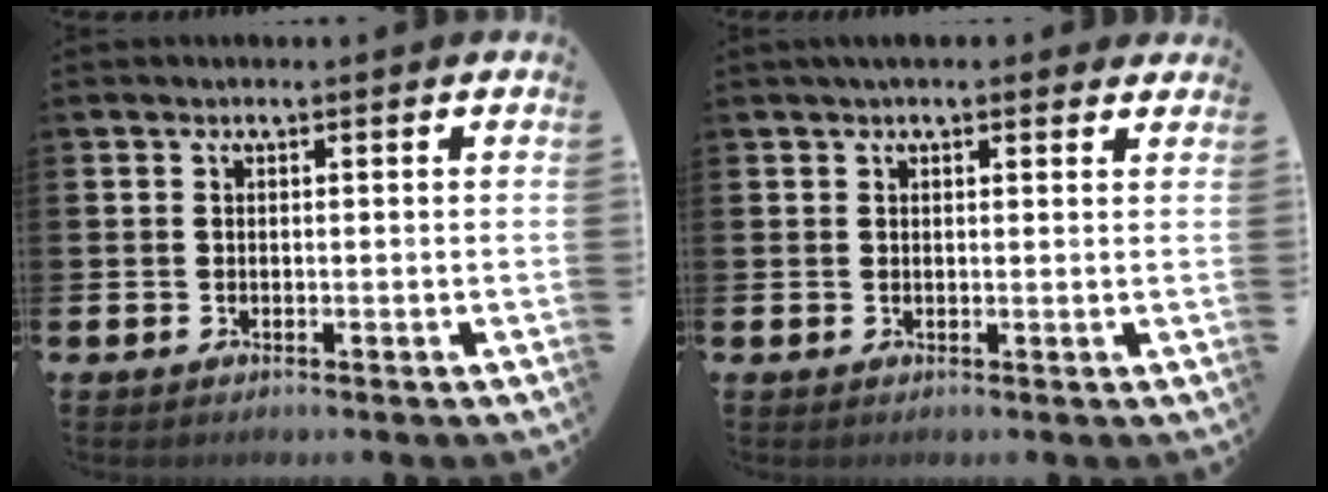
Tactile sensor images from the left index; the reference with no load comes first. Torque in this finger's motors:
{"motor_torque": [0.00, -2.14, -0.08, 0.21]}